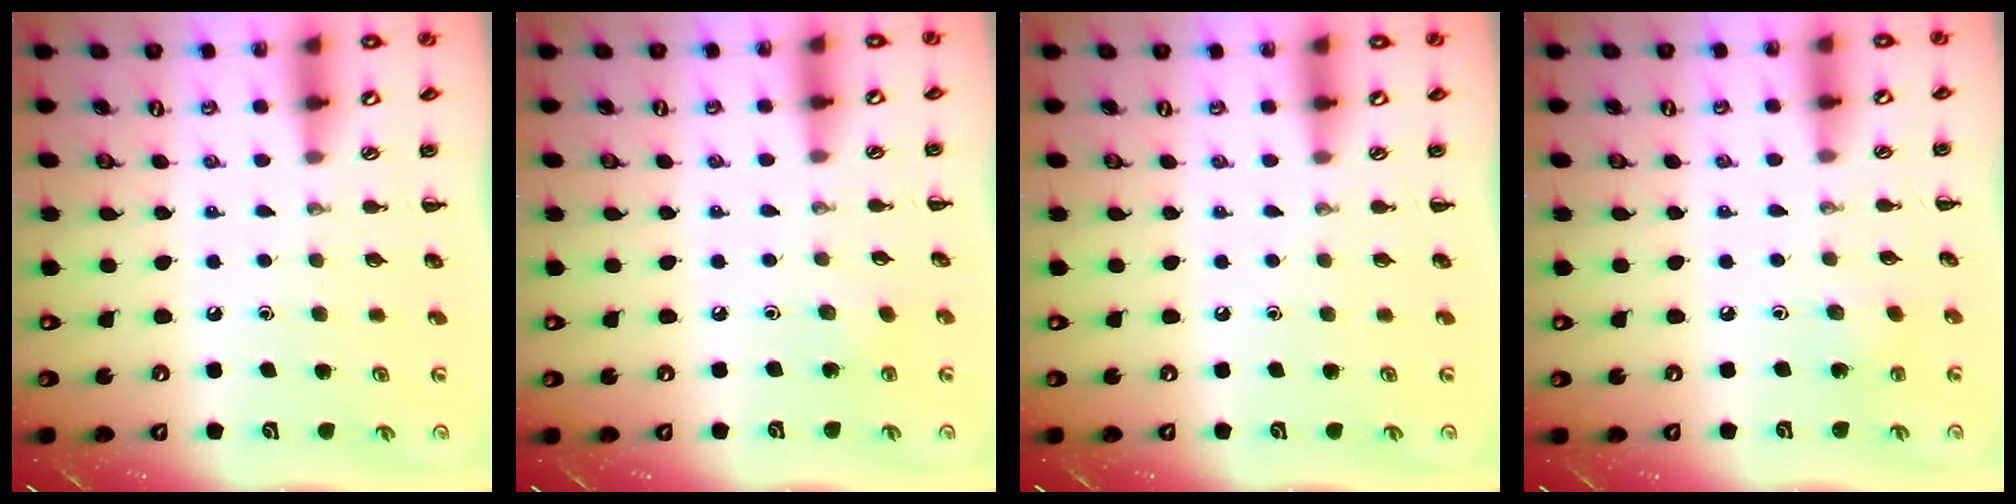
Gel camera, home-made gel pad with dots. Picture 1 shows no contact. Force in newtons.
{"total": 2.3, "press": 2.2, "slide": 0.7}
{"total": 0.0}
{"total": 1.5, "press": 1.4, "slide": 0.7}